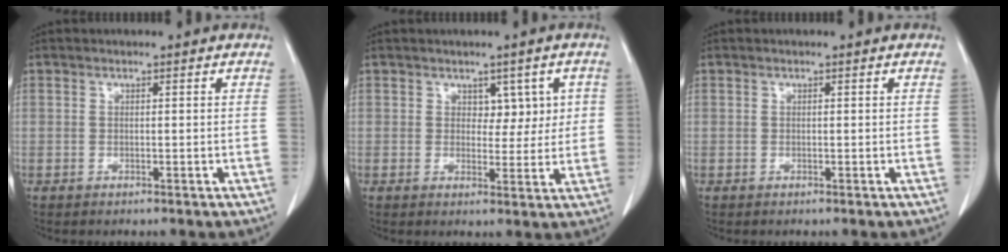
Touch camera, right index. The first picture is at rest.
{"total": 4.0, "force": [1.3, 2.6, 2.8], "torque": [-0.022, 0.007, 0.021]}
{"total": 0.0}